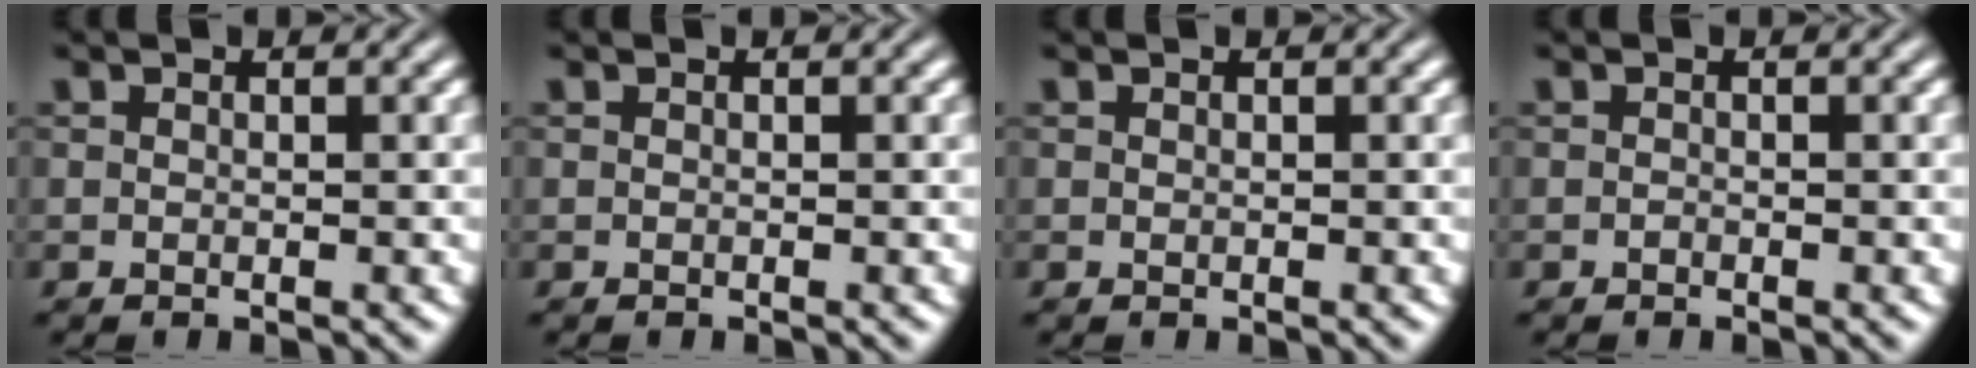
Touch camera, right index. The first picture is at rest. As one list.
[{"total": 0.0}, {"total": 0.0}, {"total": 0.8, "force": [-0.3, -0.7, -0.1], "torque": [0.005, -0.005, -0.003]}]